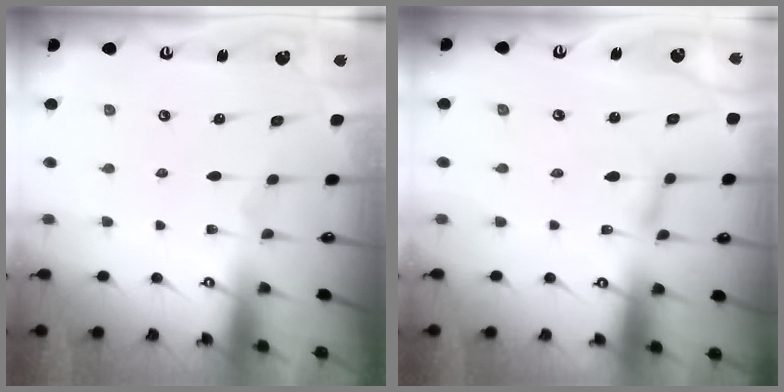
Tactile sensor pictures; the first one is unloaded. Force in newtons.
{"total": 2.7, "press": 2.7, "slide": 0.2}